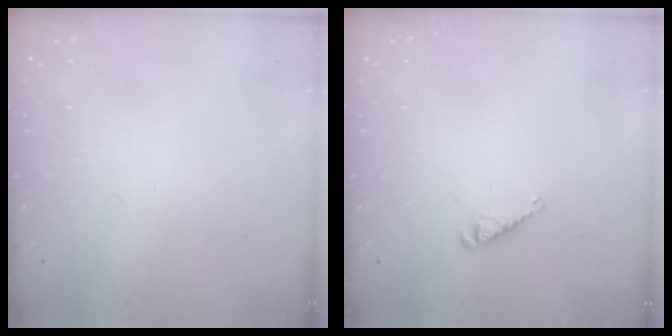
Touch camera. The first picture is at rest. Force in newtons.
{"total": 3.8, "press": 3.8, "slide": 0.5}